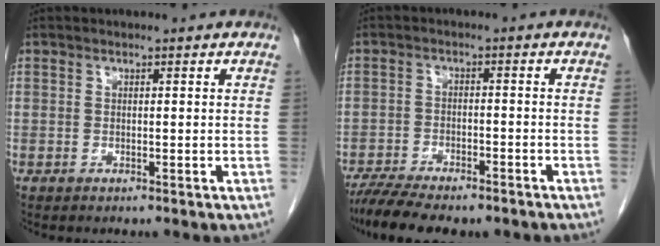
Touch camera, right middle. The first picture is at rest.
{"total": 11.3, "force": [-9.4, 2.7, 5.7], "torque": [-0.093, -0.005, -0.143]}